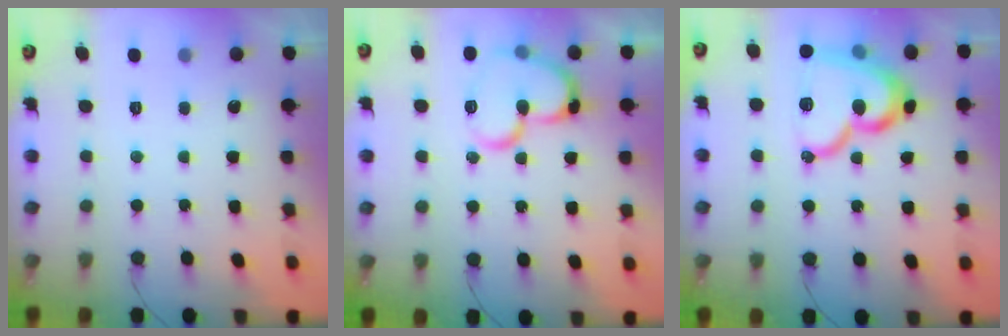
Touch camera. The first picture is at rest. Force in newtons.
{"total": 17.3, "press": 17.2, "slide": 1.6}
{"total": 19.7, "press": 19.6, "slide": 1.7}